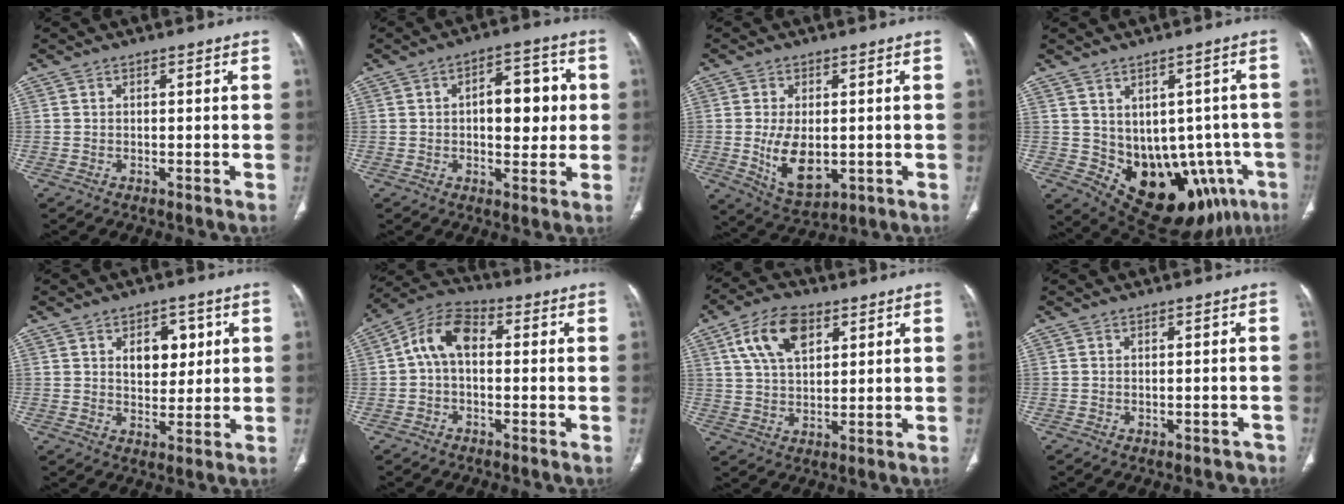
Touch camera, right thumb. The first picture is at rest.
{"total": 10.5, "force": [1.1, 5.5, 8.9], "torque": [-0.093, 0.014, 0.016]}
{"total": 9.4, "force": [-1.0, 5.4, 7.7], "torque": [-0.125, -0.014, 0.001]}
{"total": 17.4, "force": [-5.4, 11.2, 12.1], "torque": [-0.134, 0.010, -0.047]}
{"total": 7.4, "force": [2.4, 4.8, 5.1], "torque": [-0.041, -0.012, 0.037]}
{"total": 8.7, "force": [0.5, 5.5, 6.8], "torque": [-0.115, 0.030, -0.005]}
{"total": 11.1, "force": [4.9, 6.2, 7.8], "torque": [-0.134, -0.008, 0.090]}
{"total": 2.4, "force": [-1.7, 1.6, 0.7], "torque": [-0.001, 0.019, -0.016]}